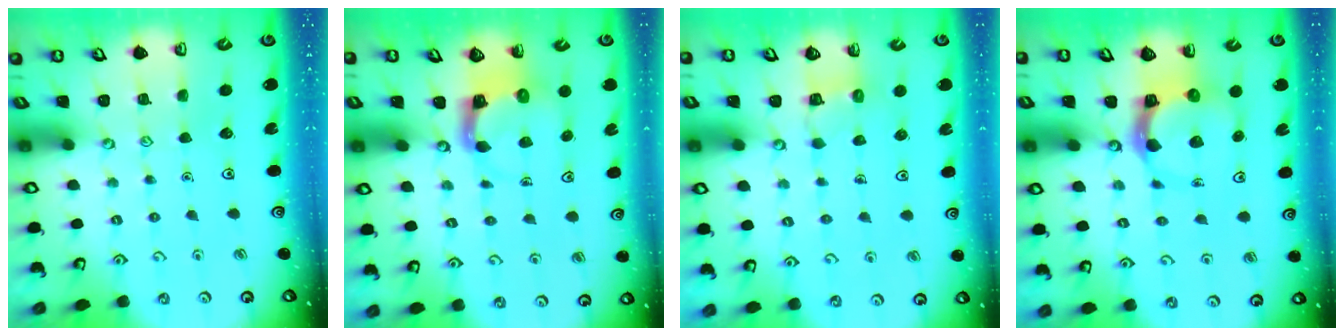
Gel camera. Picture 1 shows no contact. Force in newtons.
{"total": 3.6, "press": 3.6, "slide": 0.4}
{"total": 3.4, "press": 3.4, "slide": 0.2}
{"total": 6.3, "press": 6.2, "slide": 1.1}